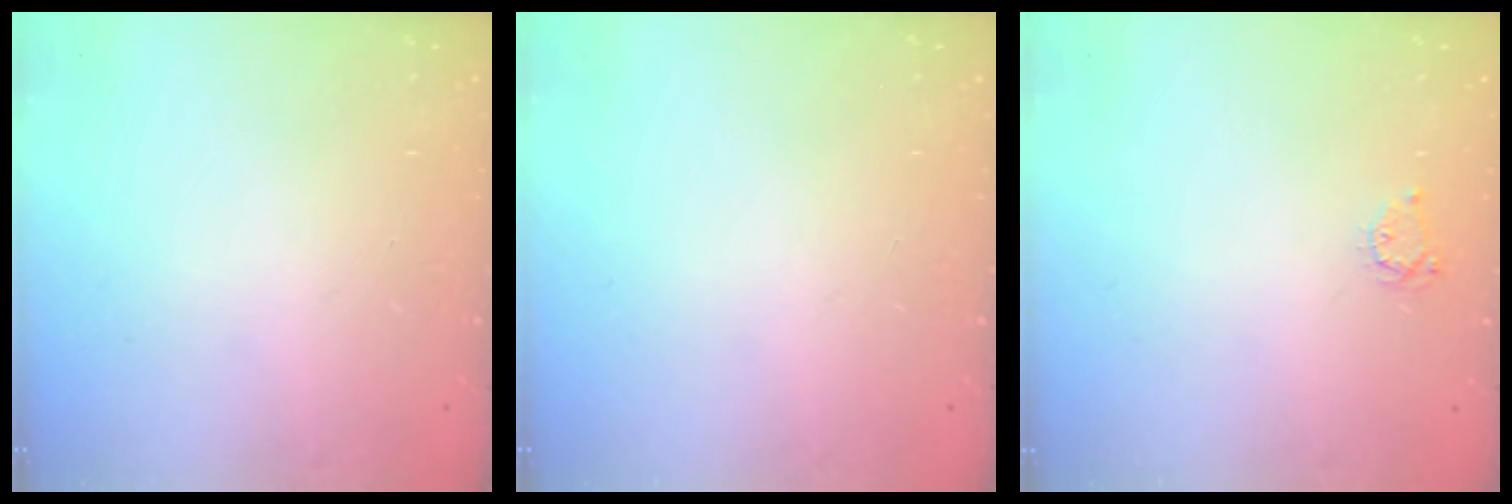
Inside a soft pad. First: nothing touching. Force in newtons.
{"total": 0.0}
{"total": 3.6, "press": 3.5, "slide": 0.5}